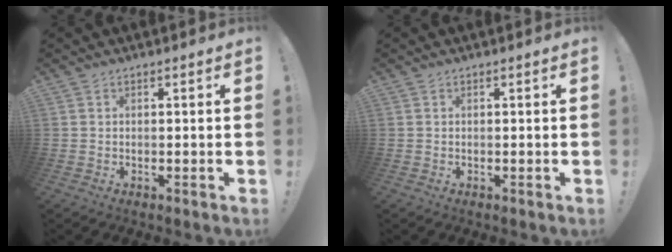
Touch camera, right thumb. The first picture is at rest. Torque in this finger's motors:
{"motor_torque": [-0.02, 0.02, 0.00, 0.00, 0.00]}